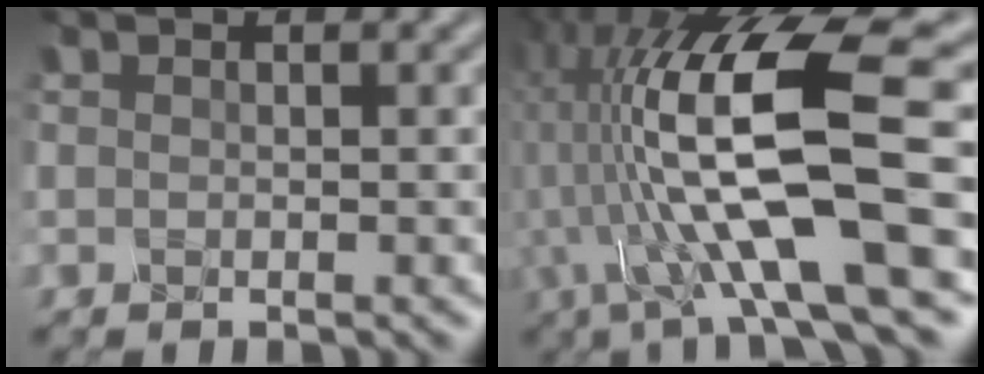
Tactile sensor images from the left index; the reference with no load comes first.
{"total": 14.3, "force": [-2.0, 3.6, 13.6], "torque": [-0.260, 0.011, -0.038]}